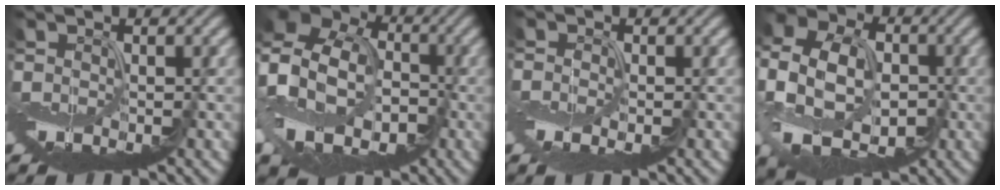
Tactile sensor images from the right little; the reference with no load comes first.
{"total": 15.0, "force": [-1.8, 12.2, 8.6], "torque": [-0.206, 0.012, -0.061]}
{"total": 1.3, "force": [-0.6, 0.6, 1.0], "torque": [-0.024, -0.002, -0.015]}
{"total": 11.2, "force": [-1.4, 8.5, 7.1], "torque": [-0.162, -0.002, -0.030]}